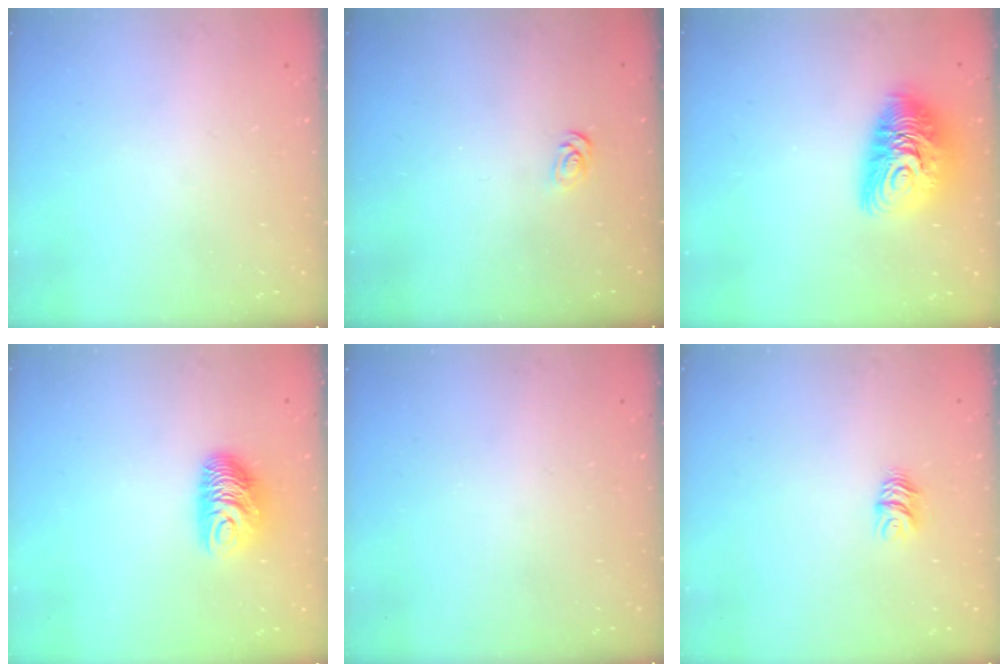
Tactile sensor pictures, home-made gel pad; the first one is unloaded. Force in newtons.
{"total": 2.1, "press": 2.1, "slide": 0.2}
{"total": 12.9, "press": 12.9, "slide": 1.0}
{"total": 9.5, "press": 9.4, "slide": 0.8}
{"total": 0.0}
{"total": 5.5, "press": 5.5, "slide": 0.2}